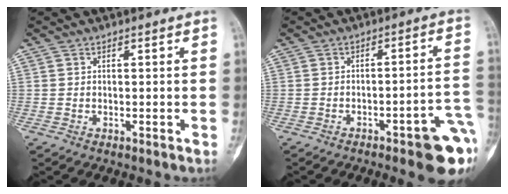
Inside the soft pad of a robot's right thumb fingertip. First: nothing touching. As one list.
[{"total": 12.6, "force": [-6.1, 2.9, 10.7], "torque": [-0.084, 0.036, -0.066]}]